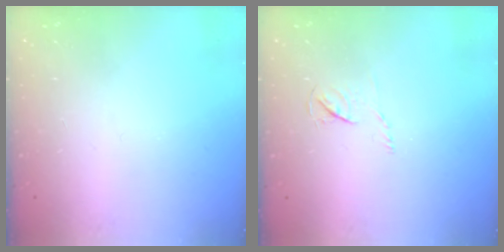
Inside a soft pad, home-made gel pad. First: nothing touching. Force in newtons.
{"total": 3.9, "press": 3.8, "slide": 0.4}